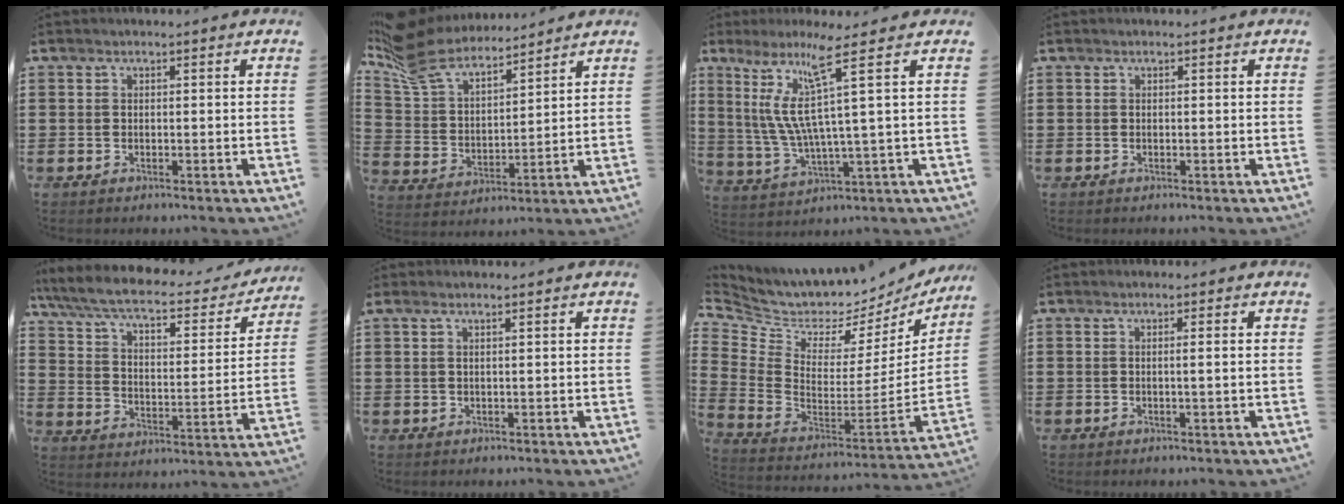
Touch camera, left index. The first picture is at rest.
{"total": 9.6, "force": [8.5, 2.8, 3.5], "torque": [-0.106, -0.041, 0.156]}
{"total": 10.4, "force": [4.6, -0.4, 9.4], "torque": [-0.221, -0.032, 0.065]}
{"total": 0.0}
{"total": 6.9, "force": [5.5, 1.3, 3.9], "torque": [-0.098, -0.032, 0.091]}
{"total": 1.0, "force": [0.6, -0.1, 0.8], "torque": [-0.016, -0.002, 0.010]}
{"total": 3.9, "force": [3.4, 2.0, 0.5], "torque": [-0.043, -0.056, 0.051]}
{"total": 1.1, "force": [-0.1, -0.4, 1.0], "torque": [-0.017, -0.005, -0.003]}